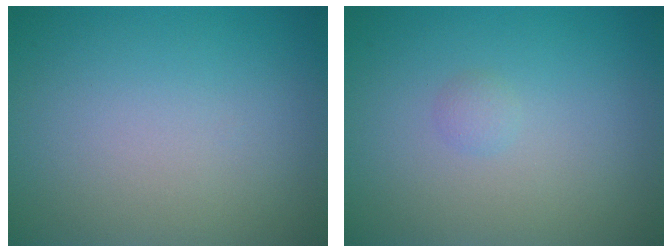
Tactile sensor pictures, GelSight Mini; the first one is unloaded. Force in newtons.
{"total": 0.7, "press": 0.7, "slide": 0.0}